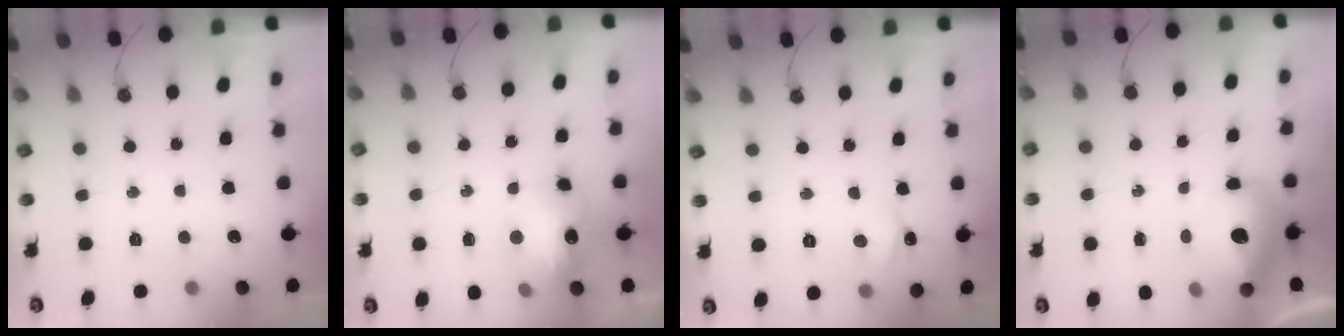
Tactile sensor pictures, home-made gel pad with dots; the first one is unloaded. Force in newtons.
{"total": 13.6, "press": 13.5, "slide": 1.3}
{"total": 3.0, "press": 3.0, "slide": 0.4}
{"total": 13.7, "press": 13.7, "slide": 1.2}